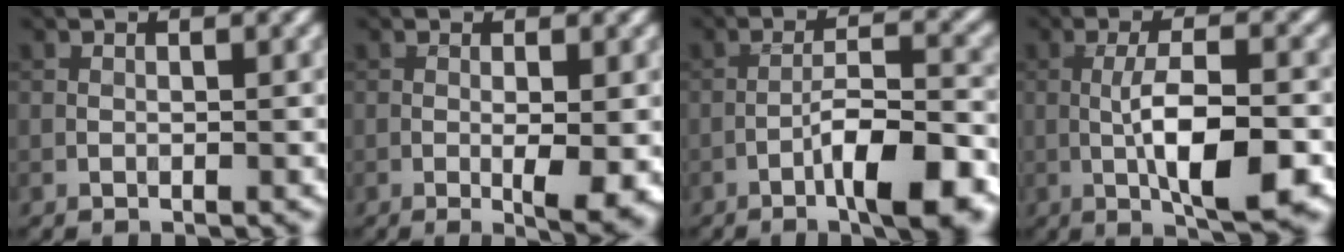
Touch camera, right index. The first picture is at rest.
{"total": 3.7, "force": [-0.6, 0.5, 3.6], "torque": [-0.056, -0.007, -0.007]}
{"total": 7.7, "force": [-4.1, 1.4, 6.4], "torque": [-0.101, 0.016, -0.067]}
{"total": 7.2, "force": [-1.7, 1.7, 6.8], "torque": [-0.115, 0.001, -0.029]}